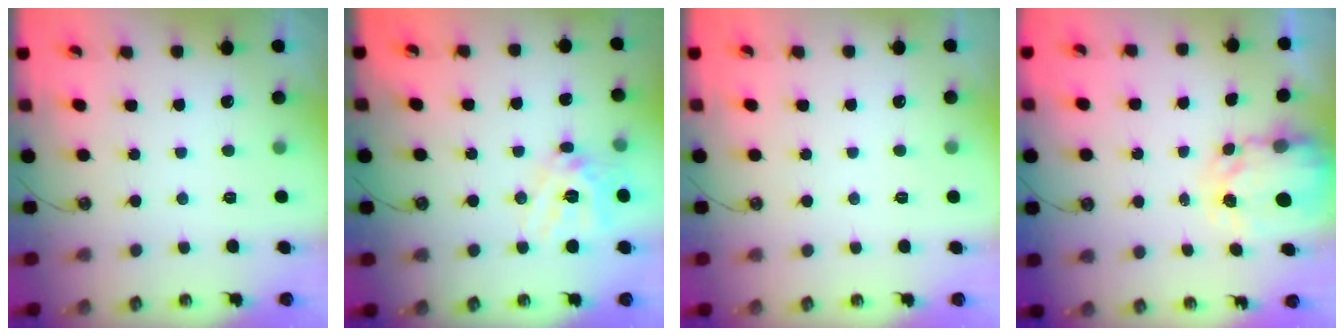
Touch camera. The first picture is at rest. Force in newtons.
{"total": 13.4, "press": 13.2, "slide": 1.9}
{"total": 0.0}
{"total": 4.0, "press": 4.0, "slide": 0.3}